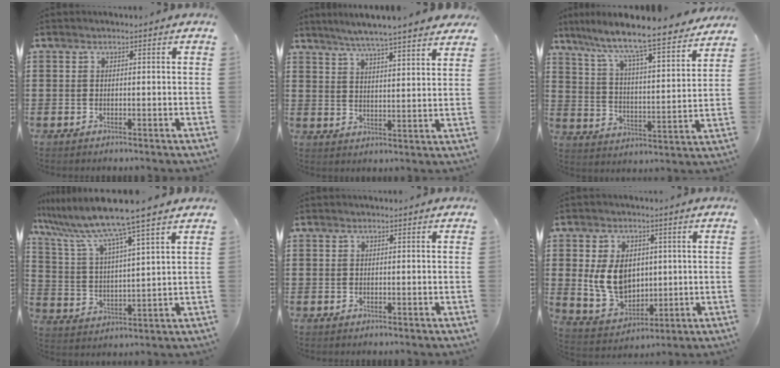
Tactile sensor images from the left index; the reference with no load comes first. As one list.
[{"total": 5.2, "force": [4.8, -0.4, 2.0], "torque": [-0.057, -0.025, 0.082]}, {"total": 7.4, "force": [6.6, -0.4, 3.3], "torque": [-0.086, -0.061, 0.101]}, {"total": 9.5, "force": [8.0, -1.1, 4.9], "torque": [-0.127, -0.050, 0.129]}, {"total": 0.0}, {"total": 8.3, "force": [1.2, 6.5, 4.9], "torque": [-0.124, 0.011, 0.021]}]